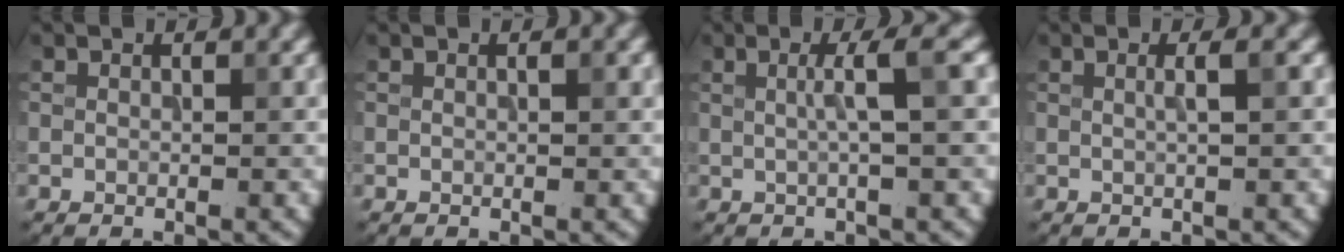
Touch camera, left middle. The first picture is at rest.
{"total": 0.6, "force": [0.1, 0.1, 0.6], "torque": [-0.008, -0.001, 0.002]}
{"total": 2.8, "force": [0.3, 0.3, 2.8], "torque": [-0.043, 0.007, 0.001]}
{"total": 1.3, "force": [0.2, 0.2, 1.2], "torque": [-0.016, 0.005, 0.000]}